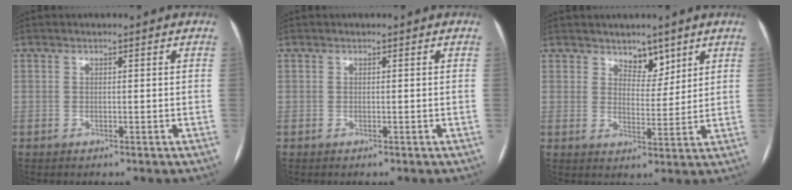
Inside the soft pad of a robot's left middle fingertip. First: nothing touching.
{"total": 0.0}
{"total": 4.2, "force": [3.2, 2.2, 1.6], "torque": [-0.014, -0.004, 0.054]}